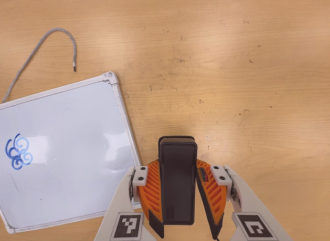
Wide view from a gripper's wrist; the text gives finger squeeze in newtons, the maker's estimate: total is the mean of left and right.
{"total": 6.1, "left": 4.9, "right": 7.3}